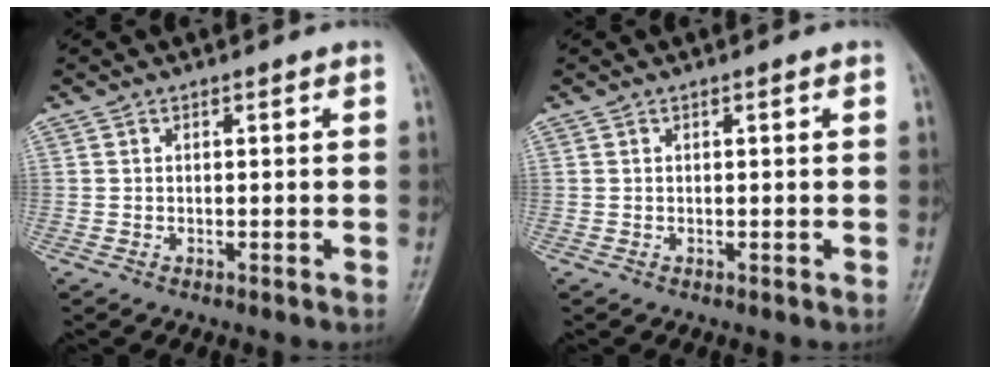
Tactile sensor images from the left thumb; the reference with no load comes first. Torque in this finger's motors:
{"motor_torque": [-0.17, -0.09, -0.31, -0.12, 0.02]}